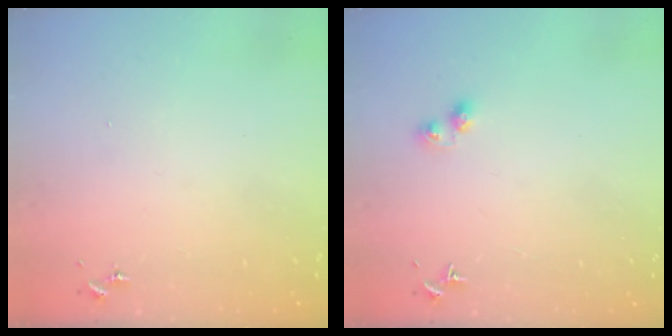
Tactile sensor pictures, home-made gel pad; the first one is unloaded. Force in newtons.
{"total": 3.8, "press": 3.8, "slide": 0.2}